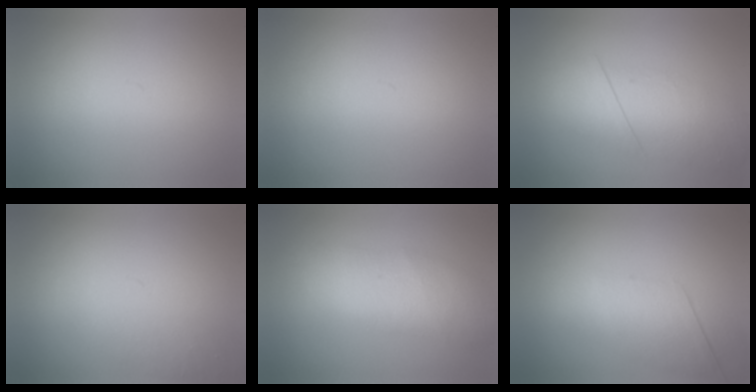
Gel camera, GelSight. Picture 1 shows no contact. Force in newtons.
{"total": 0.0}
{"total": 2.8}
{"total": 1.1}
{"total": 2.6}
{"total": 2.3}